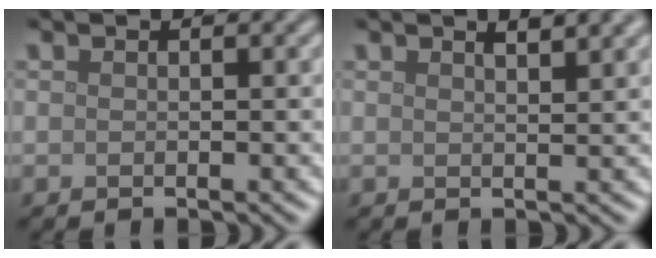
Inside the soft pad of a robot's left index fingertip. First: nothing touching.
{"total": 3.5, "force": [2.2, 1.1, 2.4], "torque": [-0.012, 0.017, 0.013]}